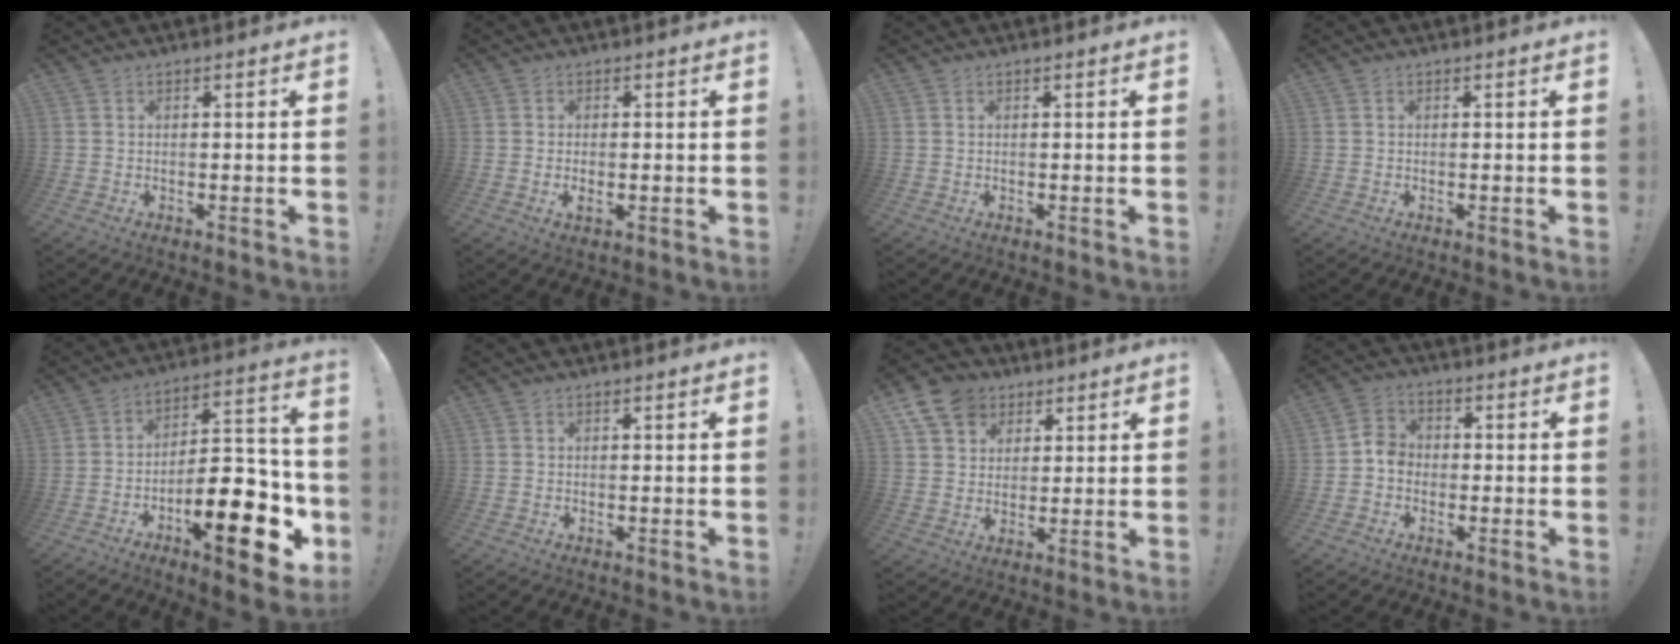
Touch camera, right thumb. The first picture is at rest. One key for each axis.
{"total": 1.9, "fx": -0.1, "fy": 0.9, "fz": 1.7, "tx": -0.020, "ty": 0.000, "tz": -0.003}
{"total": 0.0}
{"total": 0.0}
{"total": 21.3, "fx": -8.6, "fy": 7.4, "fz": 18.1, "tx": -0.264, "ty": 0.048, "tz": -0.128}
{"total": 0.0}
{"total": 11.0, "fx": 5.7, "fy": 8.5, "fz": 4.0, "tx": -0.064, "ty": -0.029, "tz": 0.115}
{"total": 5.5, "fx": -2.1, "fy": 4.3, "fz": 2.6, "tx": -0.054, "ty": 0.025, "tz": -0.036}